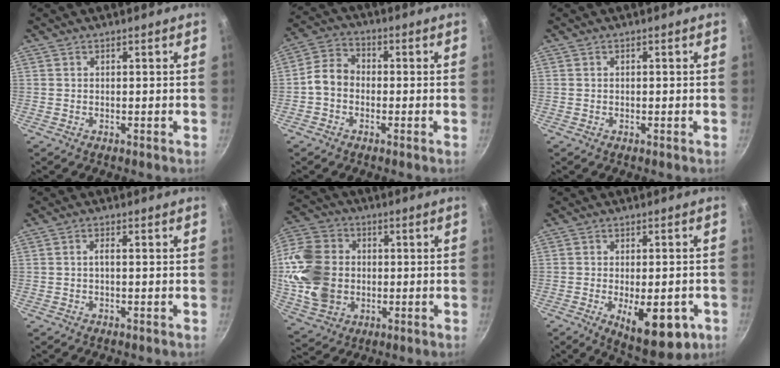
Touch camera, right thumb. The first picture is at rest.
{"total": 6.7, "force": [-1.3, 5.2, 3.9], "torque": [-0.061, 0.027, -0.037]}
{"total": 0.0}
{"total": 1.3, "force": [-0.1, 0.5, 1.2], "torque": [-0.021, 0.003, -0.003]}
{"total": 18.7, "force": [-0.6, 14.6, 11.7], "torque": [-0.245, 0.011, -0.008]}
{"total": 12.7, "force": [-4.4, 5.5, 10.5], "torque": [-0.140, -0.001, -0.048]}